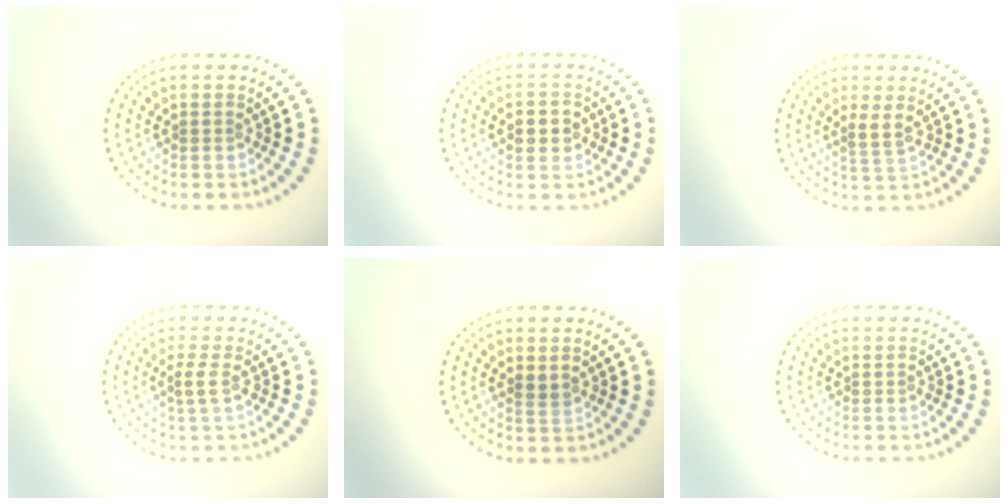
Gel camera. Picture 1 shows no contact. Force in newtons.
{"total": 2.9, "press": 2.9, "slide": 0.2}
{"total": 1.6, "press": 1.2, "slide": 1.1}
{"total": 1.1, "press": 0.9, "slide": 0.7}
{"total": 1.1, "press": 0.9, "slide": 0.6}
{"total": 0.0}